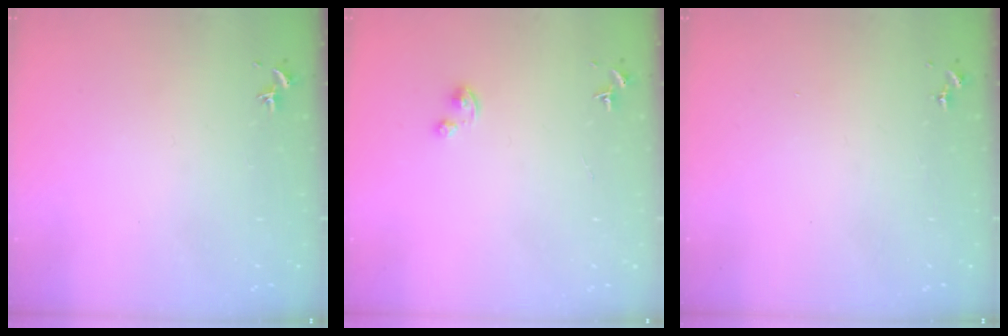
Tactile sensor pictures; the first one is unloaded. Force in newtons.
{"total": 2.5, "press": 2.5, "slide": 0.2}
{"total": 0.0}